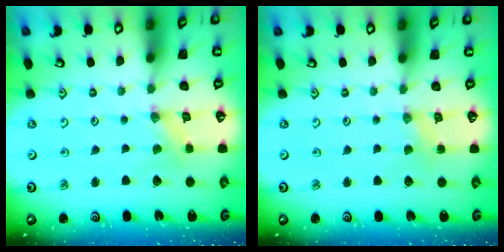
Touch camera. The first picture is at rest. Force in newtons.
{"total": 2.8, "press": 2.7, "slide": 0.5}